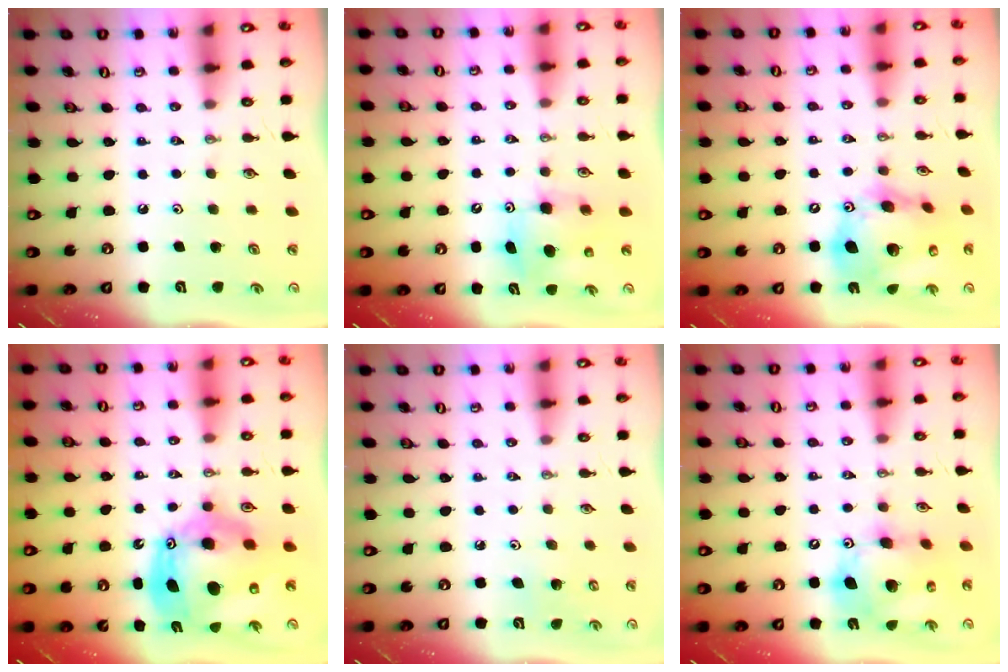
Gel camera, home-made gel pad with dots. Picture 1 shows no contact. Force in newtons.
{"total": 7.7, "press": 7.7, "slide": 0.4}
{"total": 21.2, "press": 20.9, "slide": 3.4}
{"total": 19.1, "press": 19.0, "slide": 1.7}
{"total": 4.6, "press": 4.6, "slide": 0.3}
{"total": 15.9, "press": 15.7, "slide": 2.5}